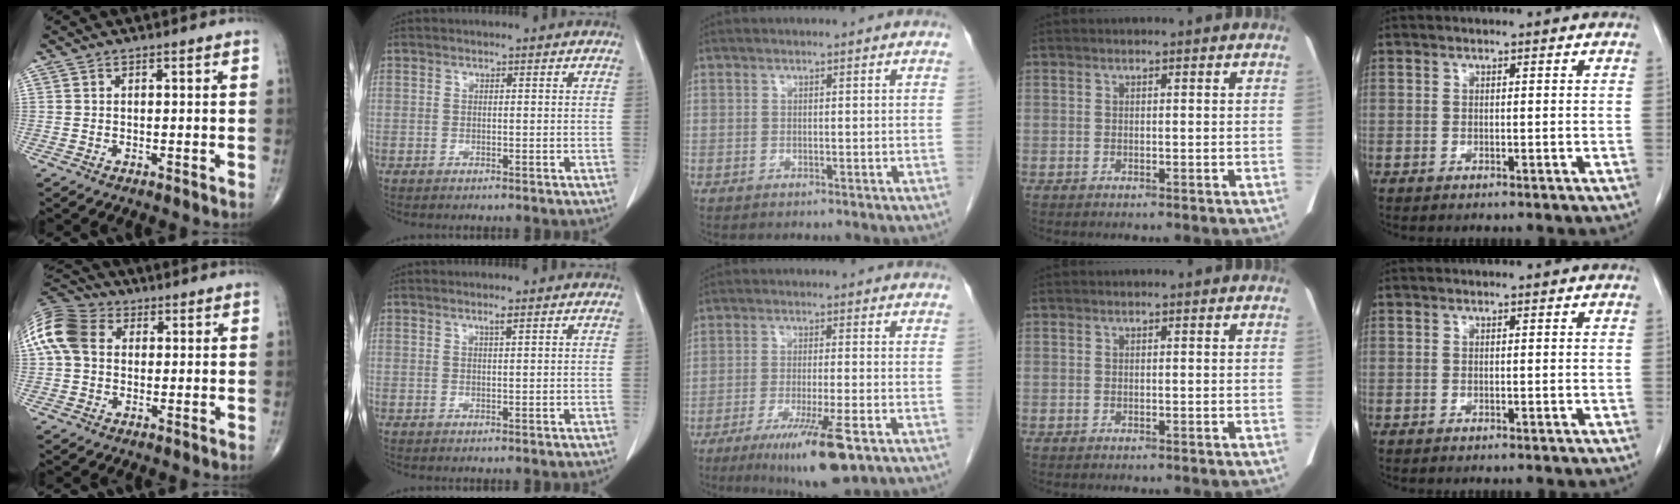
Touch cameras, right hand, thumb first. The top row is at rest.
{"thumb": {"total": 11.8, "force": [2.1, 8.8, 7.5], "torque": [-0.153, 0.027, 0.029]}, "index": {"total": 0.9, "force": [0.6, -0.1, 0.7], "torque": [-0.015, -0.001, 0.012]}, "middle": {"total": 10.9, "force": [-6.0, 0.8, 9.0], "torque": [-0.157, -0.032, -0.094]}}